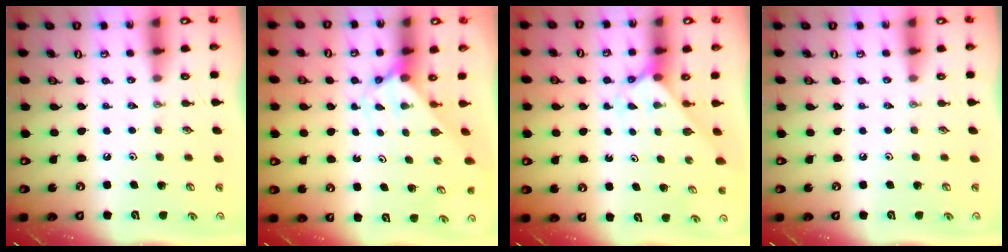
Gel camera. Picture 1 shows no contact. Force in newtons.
{"total": 1.9, "press": 1.9, "slide": 0.2}
{"total": 2.3, "press": 2.3, "slide": 0.2}
{"total": 0.0}